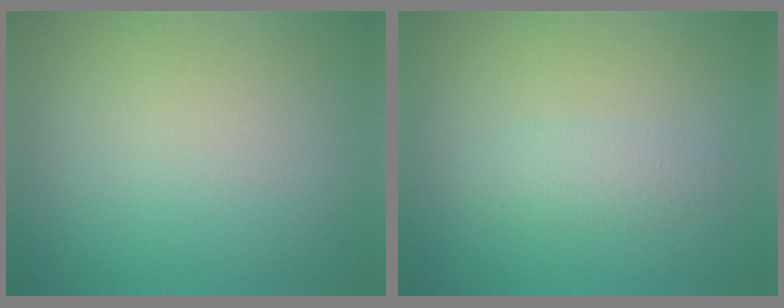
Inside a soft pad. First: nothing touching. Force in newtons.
{"total": 1.6, "press": 1.6, "slide": 0.1}